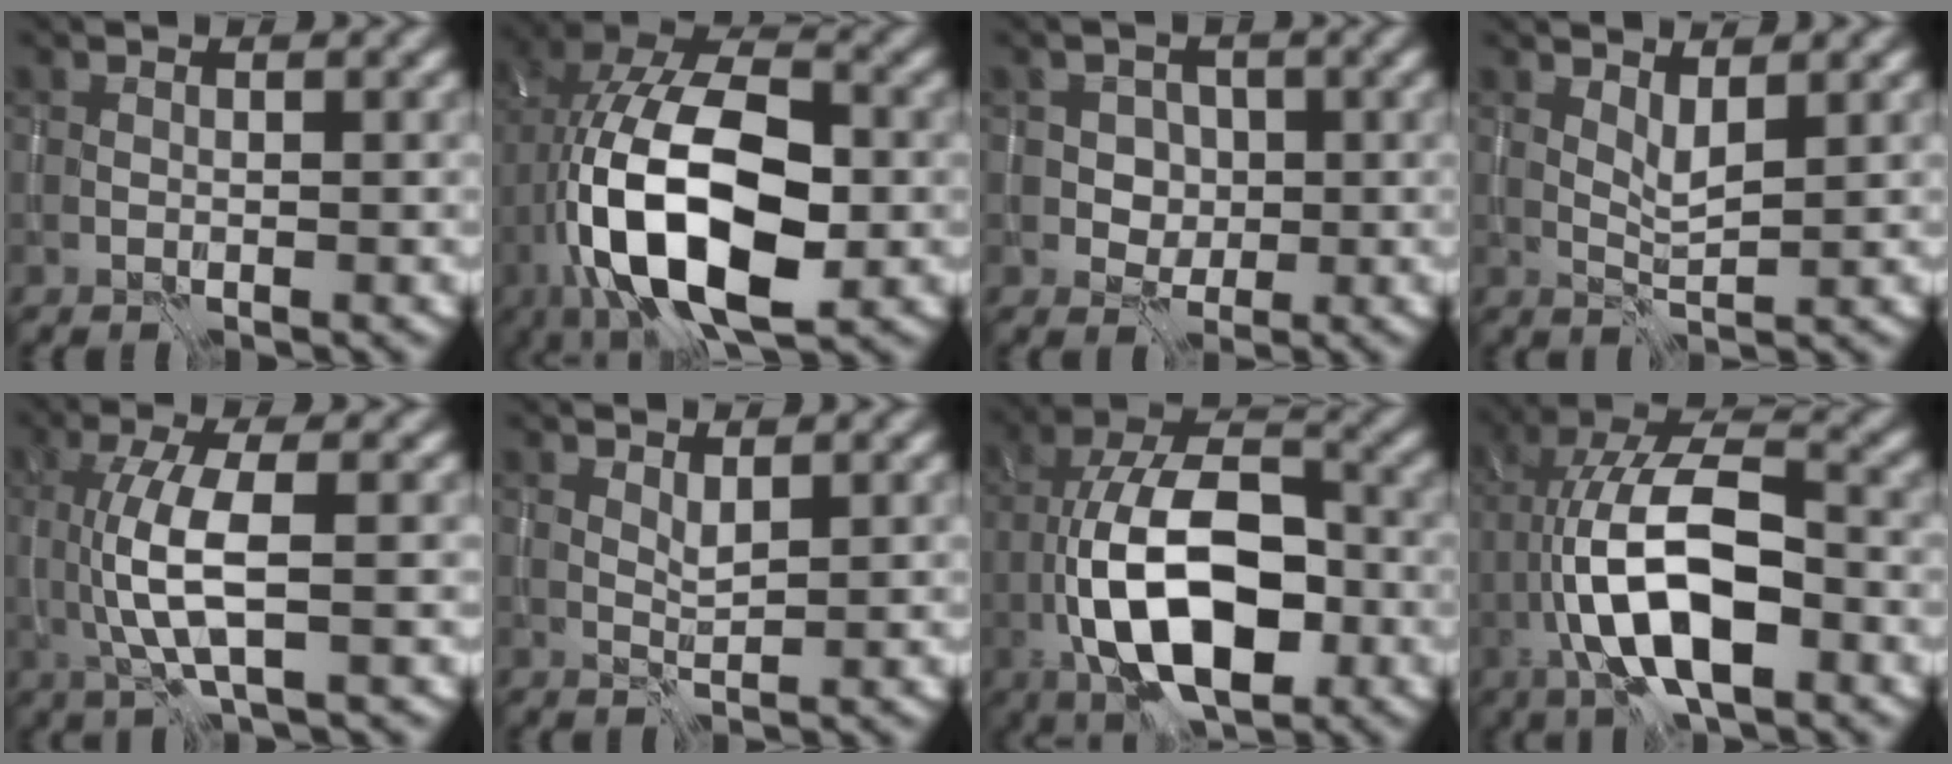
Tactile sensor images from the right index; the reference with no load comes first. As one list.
[{"total": 15.4, "force": [-3.2, 7.7, 12.9], "torque": [-0.235, 0.010, -0.059]}, {"total": 2.7, "force": [0.4, 2.4, 0.9], "torque": [-0.007, -0.003, 0.007]}, {"total": 1.7, "force": [1.1, 0.4, 1.3], "torque": [-0.028, -0.006, 0.023]}, {"total": 5.3, "force": [0.0, 1.5, 5.0], "torque": [-0.112, -0.004, 0.002]}, {"total": 1.1, "force": [0.8, 0.2, 0.7], "torque": [-0.018, -0.002, 0.017]}, {"total": 12.5, "force": [-4.1, 5.8, 10.3], "torque": [-0.182, 0.008, -0.081]}, {"total": 11.0, "force": [-3.0, 4.3, 9.7], "torque": [-0.181, 0.017, -0.059]}]